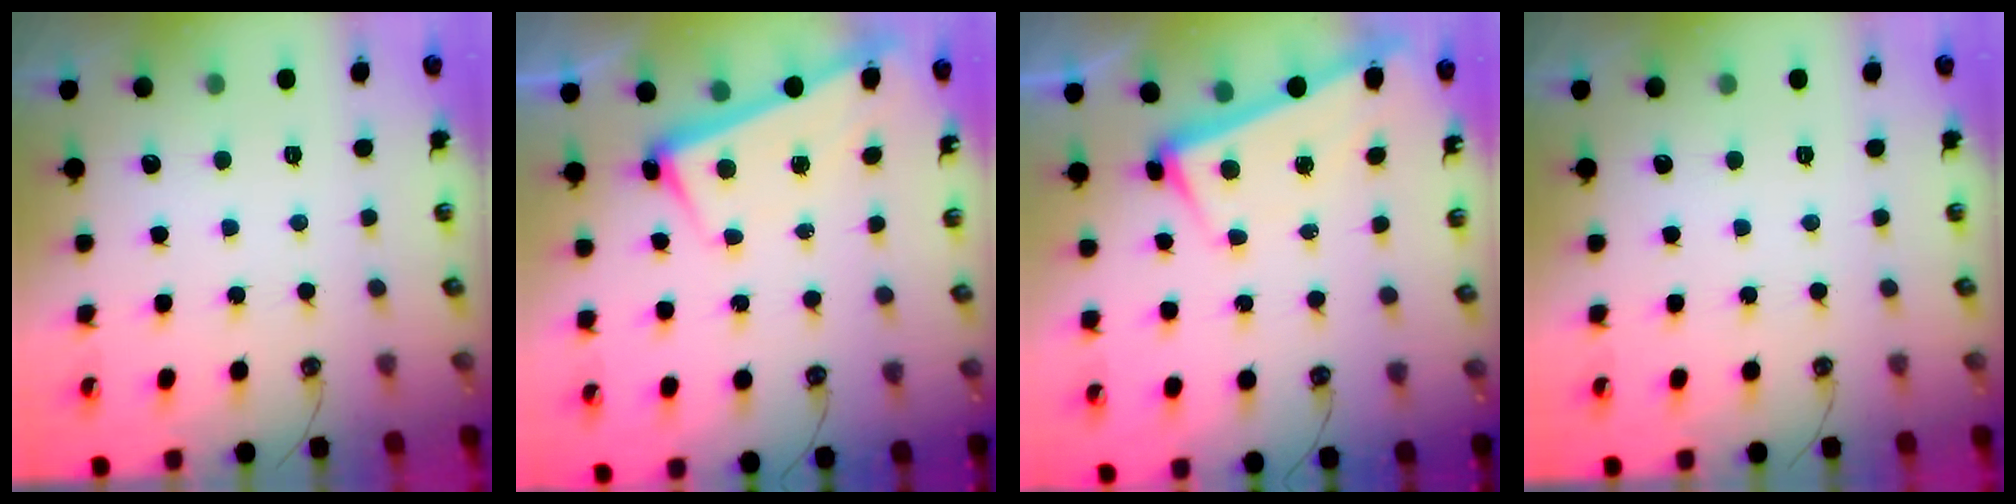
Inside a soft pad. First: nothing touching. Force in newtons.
{"total": 2.7, "press": 2.6, "slide": 0.7}
{"total": 3.3, "press": 3.2, "slide": 1.0}
{"total": 0.0}